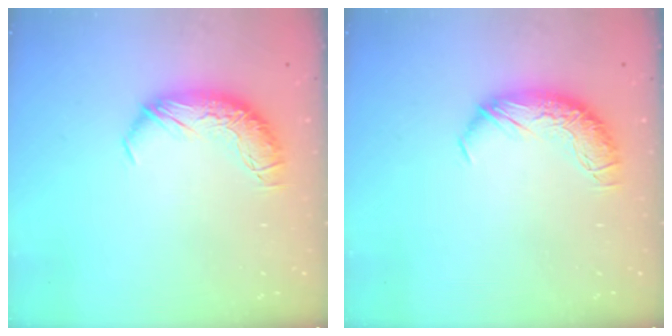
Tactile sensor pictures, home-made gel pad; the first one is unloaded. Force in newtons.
{"total": 0.0}